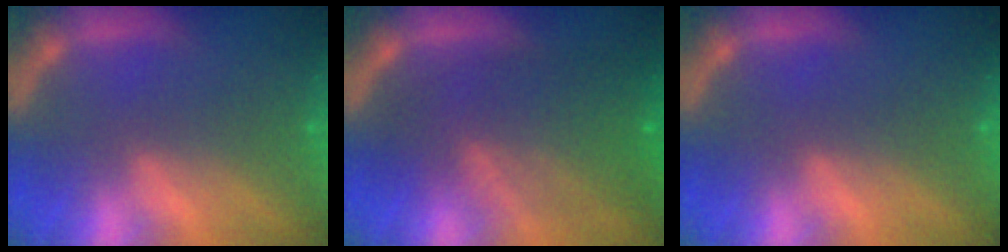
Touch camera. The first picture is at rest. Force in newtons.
{"total": 8.6}
{"total": 0.0}